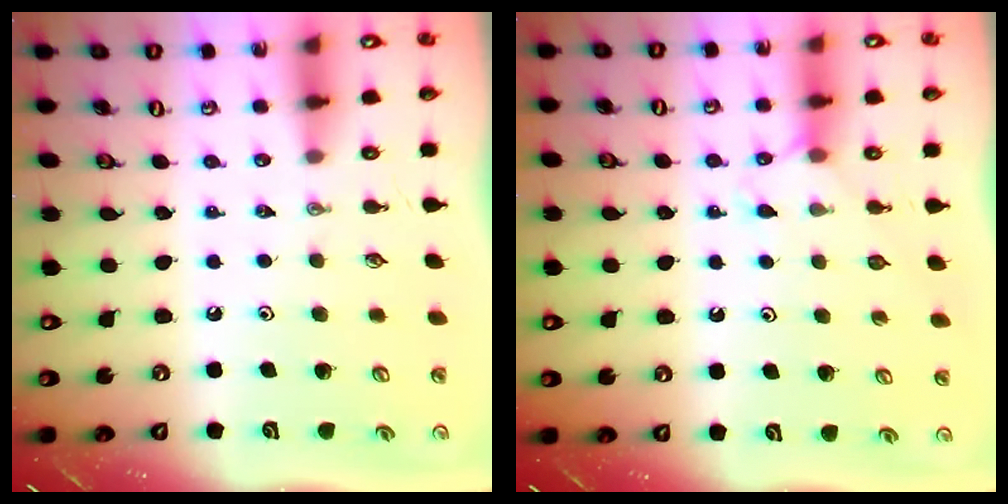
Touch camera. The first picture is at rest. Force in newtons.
{"total": 4.5, "press": 4.4, "slide": 0.6}